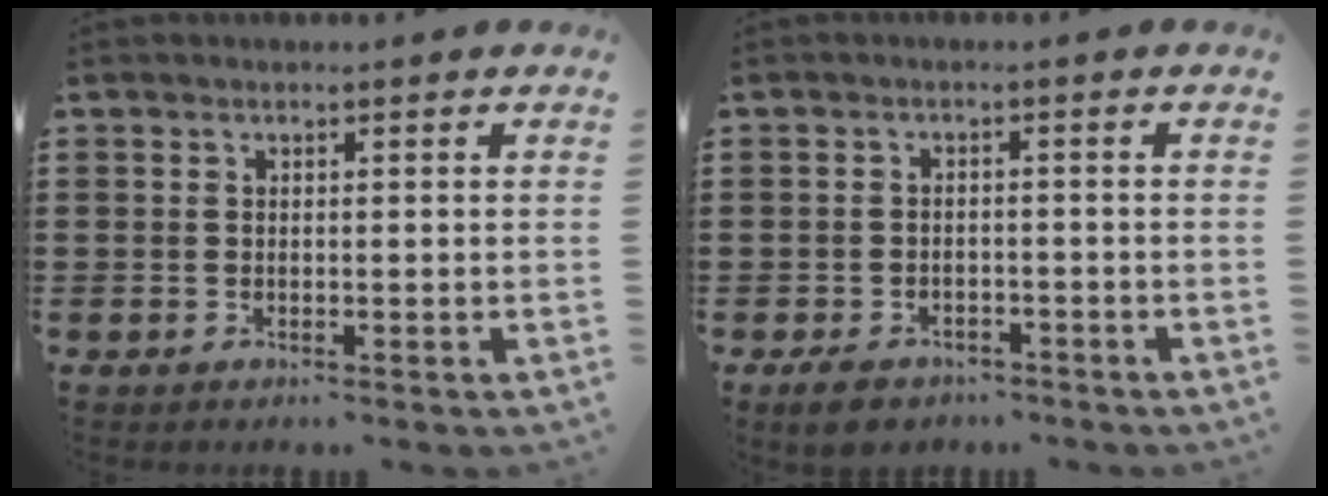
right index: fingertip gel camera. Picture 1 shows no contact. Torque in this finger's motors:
{"motor_torque": [-0.78, 1.36, -0.77, -0.21]}